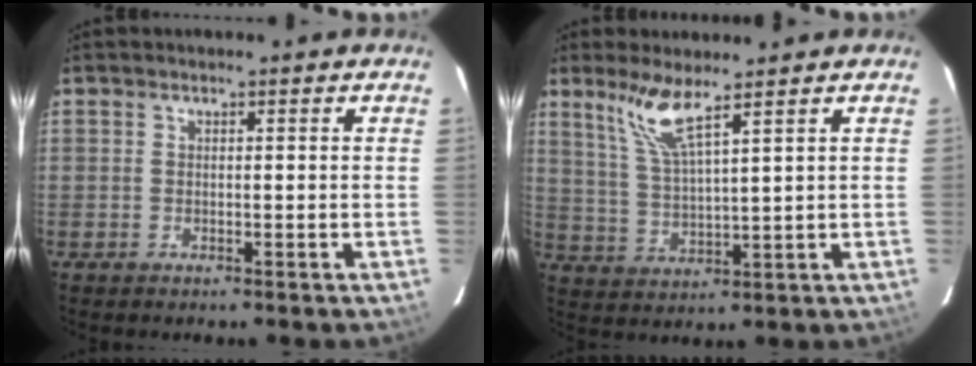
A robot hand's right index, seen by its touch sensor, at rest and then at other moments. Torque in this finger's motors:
{"motor_torque": [0.13, 0.17, 0.31, 0.11]}